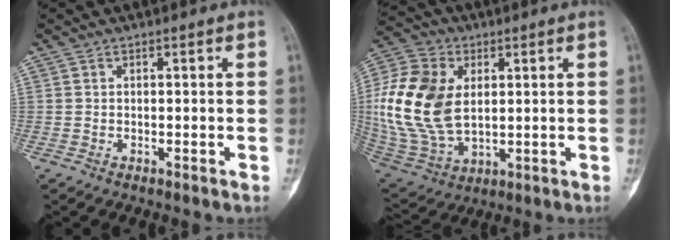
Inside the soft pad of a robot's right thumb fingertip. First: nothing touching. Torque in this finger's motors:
{"motor_torque": [1.87, 1.77, 1.50, -0.43, 0.38]}